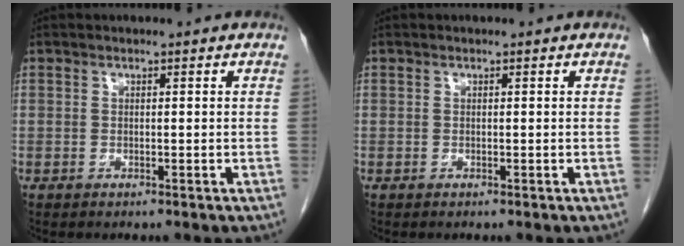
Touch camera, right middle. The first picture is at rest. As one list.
[{"total": 0.0}]